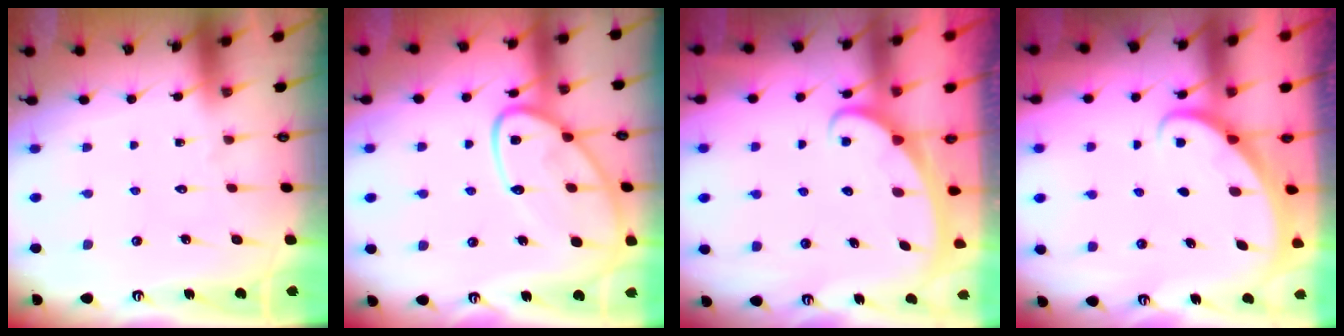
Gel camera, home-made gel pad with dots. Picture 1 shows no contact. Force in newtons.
{"total": 15.7, "press": 15.6, "slide": 1.4}
{"total": 2.6, "press": 2.6, "slide": 0.4}
{"total": 2.3, "press": 2.3, "slide": 0.1}